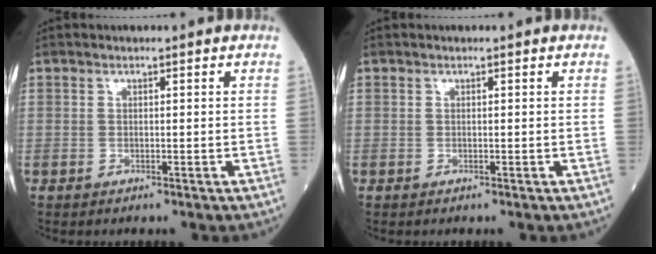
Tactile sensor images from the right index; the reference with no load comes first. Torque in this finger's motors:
{"motor_torque": [0.03, 0.02, 0.00, 0.00]}